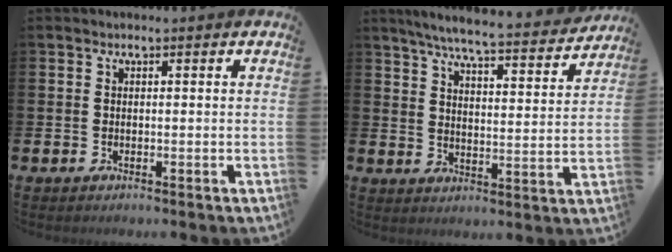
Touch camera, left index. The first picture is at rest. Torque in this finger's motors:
{"motor_torque": [0.98, -1.02, 0.70, 0.21]}